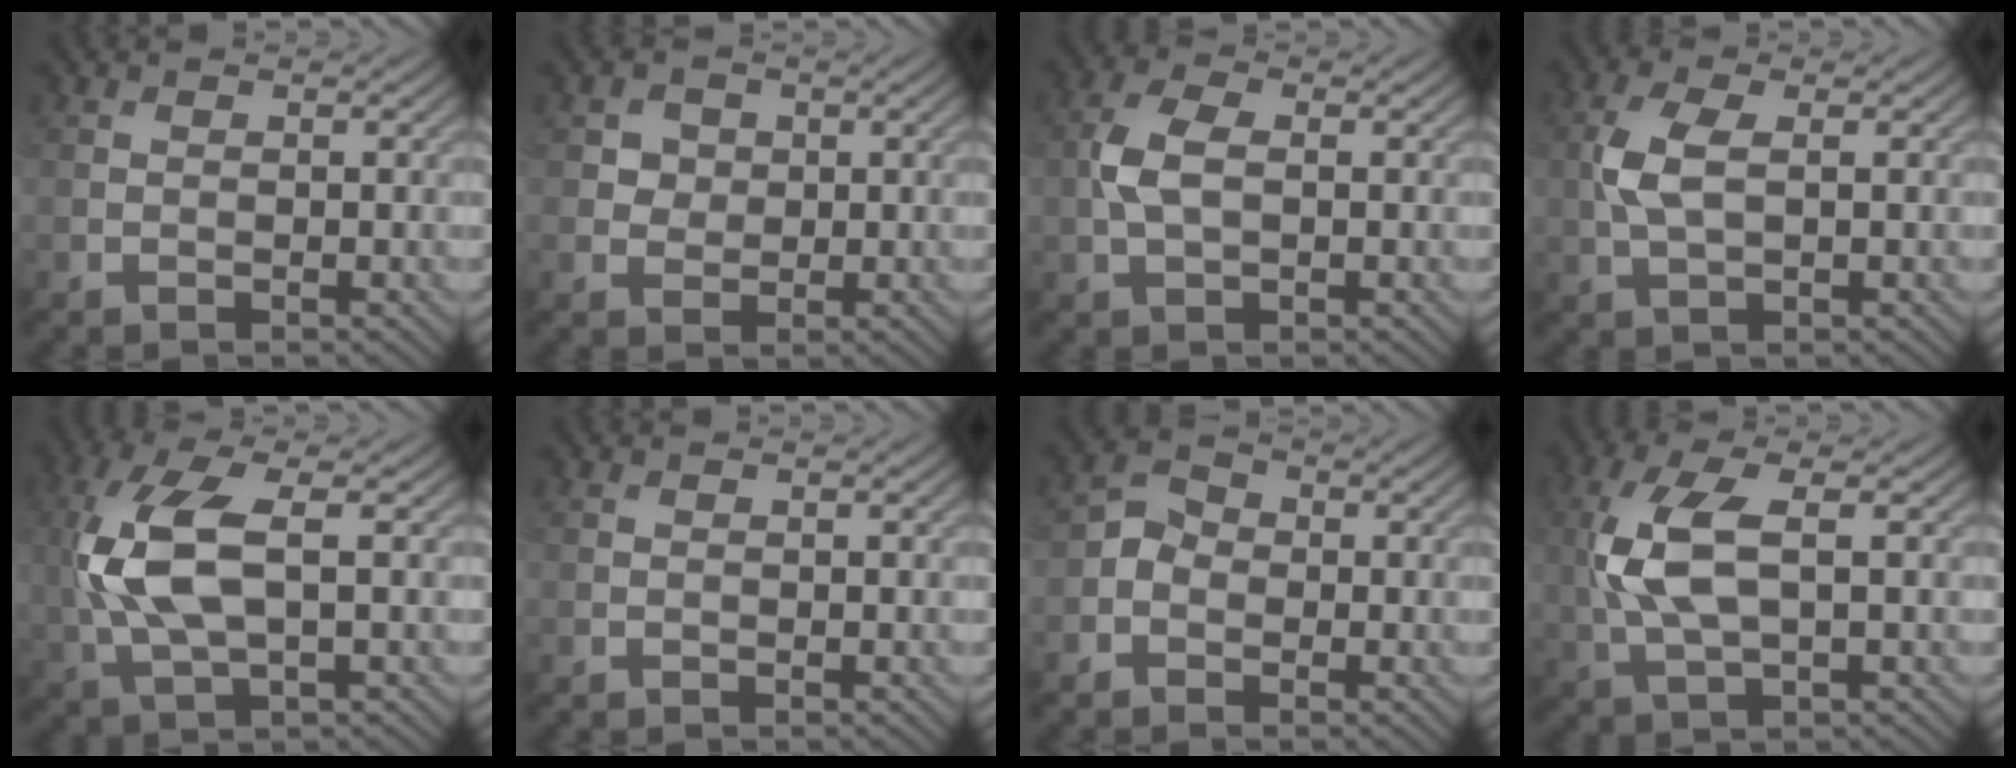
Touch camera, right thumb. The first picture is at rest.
{"total": 2.6, "force": [0.6, 2.3, 0.8], "torque": [-0.021, -0.009, 0.012]}
{"total": 4.4, "force": [0.1, 2.4, 3.7], "torque": [-0.093, 0.007, -0.003]}
{"total": 4.6, "force": [0.4, 2.1, 4.1], "torque": [-0.107, 0.004, 0.007]}
{"total": 9.6, "force": [0.6, 3.9, 8.7], "torque": [-0.212, 0.006, 0.011]}
{"total": 0.0}
{"total": 2.8, "force": [-1.0, 2.3, 1.3], "torque": [-0.026, 0.006, -0.029]}
{"total": 7.8, "force": [0.8, 3.1, 7.1], "torque": [-0.177, 0.006, 0.013]}